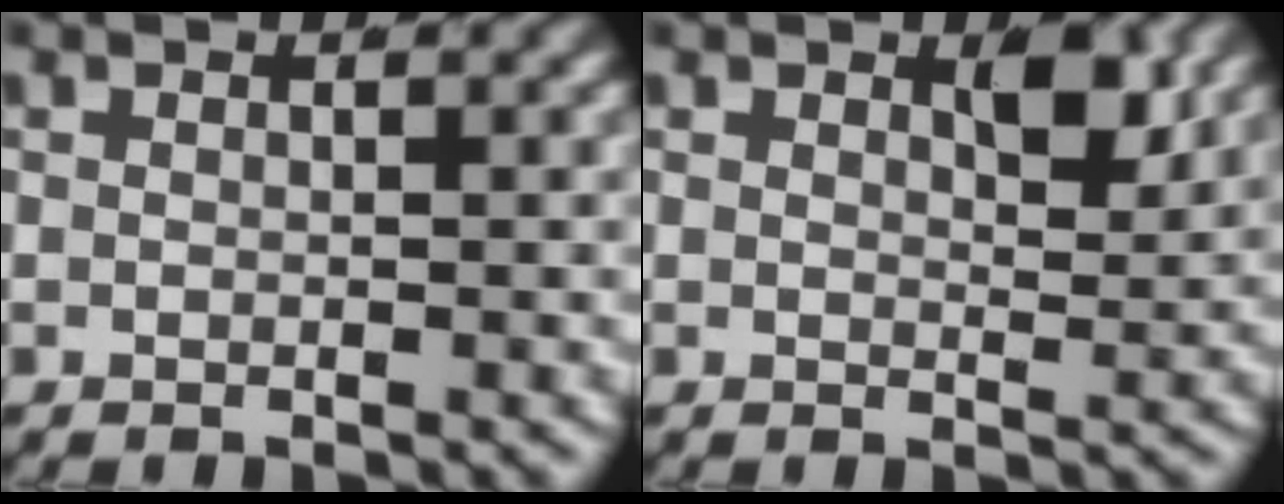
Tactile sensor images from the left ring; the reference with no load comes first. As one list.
[{"total": 2.4, "force": [1.3, 0.6, 1.9], "torque": [-0.025, -0.010, 0.024]}]